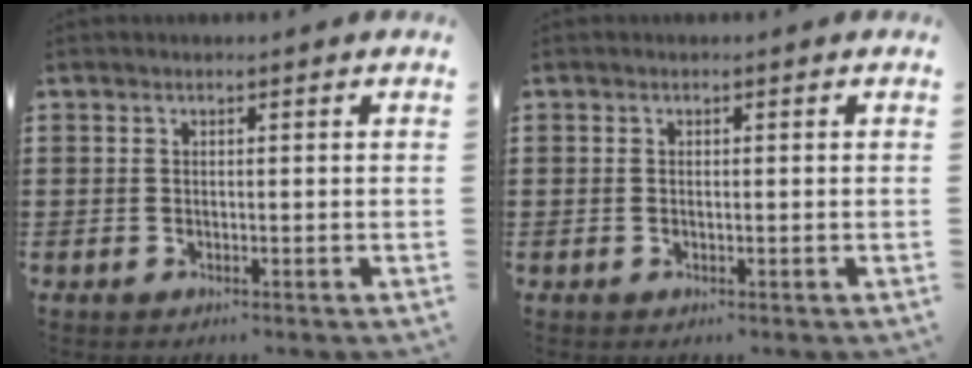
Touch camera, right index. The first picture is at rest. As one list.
[{"total": 0.0}]